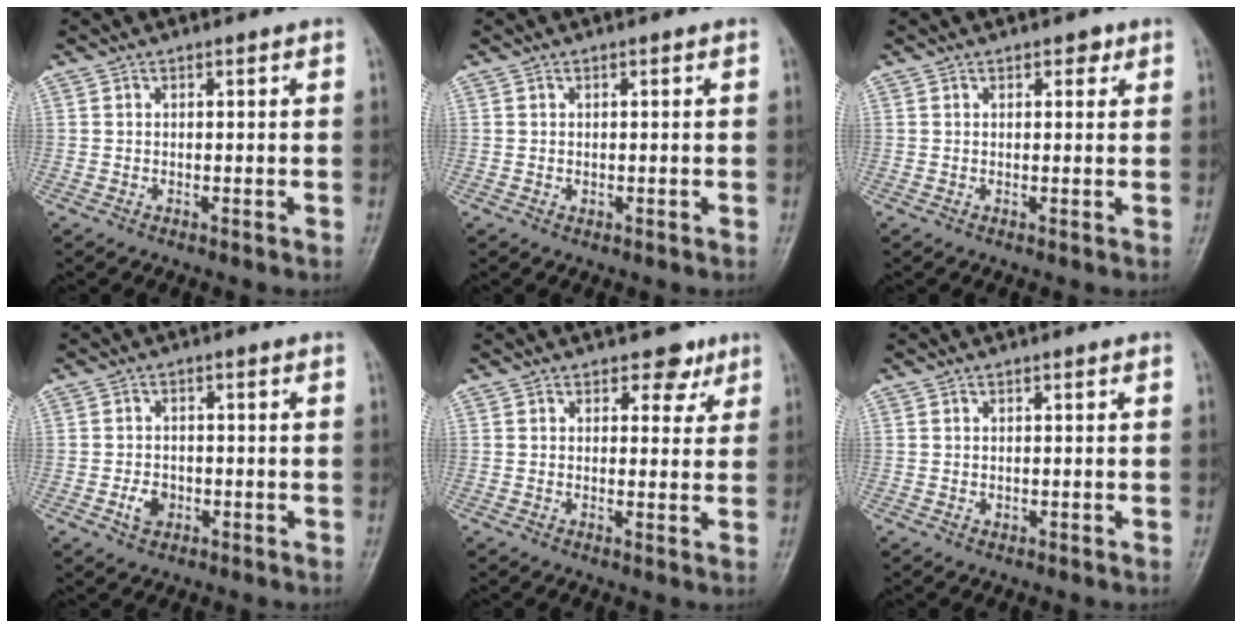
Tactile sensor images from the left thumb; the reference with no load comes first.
{"total": 0.6, "force": [0.1, 0.4, 0.5], "torque": [-0.004, -0.001, 0.004]}
{"total": 1.6, "force": [1.0, 0.9, 0.9], "torque": [0.000, -0.002, 0.009]}
{"total": 3.3, "force": [-1.2, 2.5, 1.9], "torque": [-0.024, 0.006, -0.019]}
{"total": 4.0, "force": [2.7, 2.6, 1.5], "torque": [0.011, -0.012, 0.033]}
{"total": 0.5, "force": [0.1, 0.3, 0.4], "torque": [-0.002, -0.001, 0.004]}